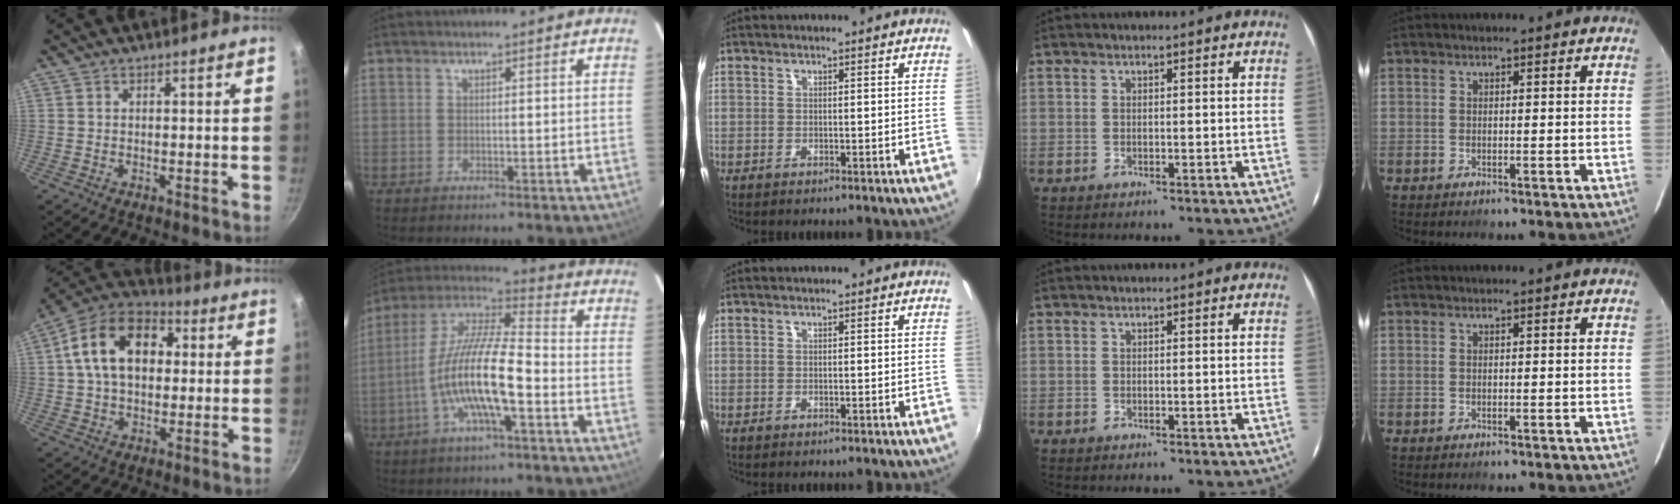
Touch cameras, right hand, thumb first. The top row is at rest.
{"thumb": {"total": 16.7, "force": [3.0, 11.4, 11.9], "torque": [-0.173, 0.027, 0.033]}, "index": {"total": 14.8, "force": [-4.9, 2.9, 13.7], "torque": [-0.266, -0.002, -0.098]}}